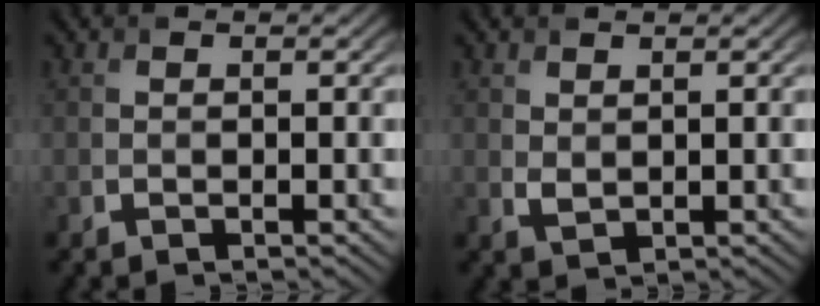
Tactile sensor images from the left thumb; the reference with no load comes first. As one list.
[{"total": 1.3, "force": [0.8, 0.7, 0.8], "torque": [-0.021, -0.005, 0.020]}]